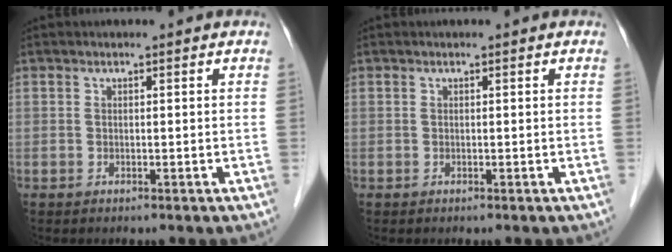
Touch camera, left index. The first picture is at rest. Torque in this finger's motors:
{"motor_torque": [0.00, 0.00, 0.00, 0.00]}